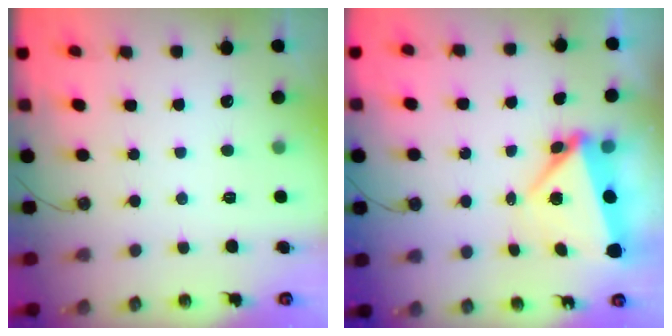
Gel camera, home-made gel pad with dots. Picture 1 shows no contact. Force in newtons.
{"total": 5.1, "press": 4.8, "slide": 1.7}